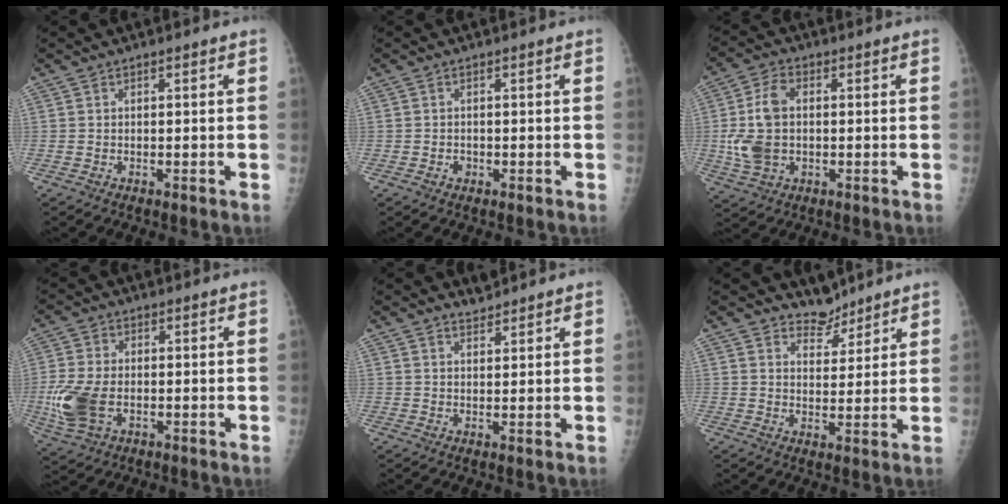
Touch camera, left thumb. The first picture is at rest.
{"total": 1.0, "force": [-0.6, 0.8, 0.1], "torque": [0.004, 0.003, -0.008]}
{"total": 9.4, "force": [-0.1, 6.1, 7.1], "torque": [-0.148, 0.010, 0.001]}
{"total": 9.7, "force": [-1.9, 6.0, 7.3], "torque": [-0.169, 0.000, -0.032]}
{"total": 1.6, "force": [1.5, 0.4, -0.2], "torque": [0.012, -0.015, 0.026]}
{"total": 4.0, "force": [3.6, 1.7, -0.4], "torque": [0.030, -0.034, 0.062]}